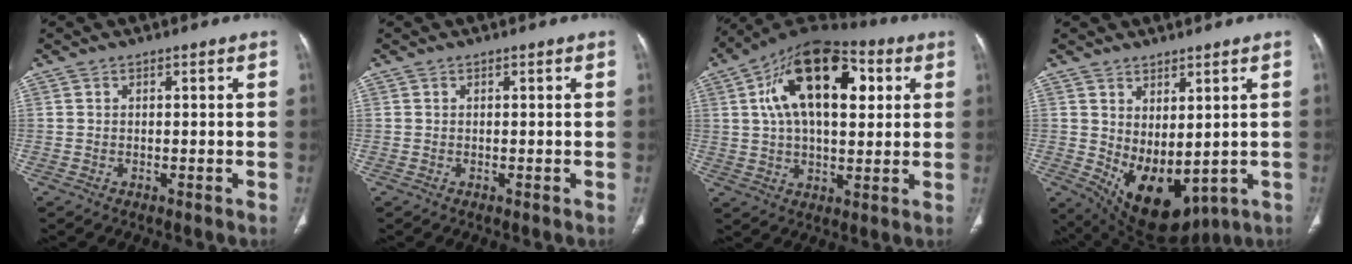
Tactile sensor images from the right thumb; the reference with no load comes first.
{"total": 0.0}
{"total": 20.8, "force": [6.0, 11.0, 16.6], "torque": [-0.247, 0.010, 0.087]}
{"total": 12.6, "force": [-0.6, 7.0, 10.5], "torque": [-0.150, -0.017, 0.028]}